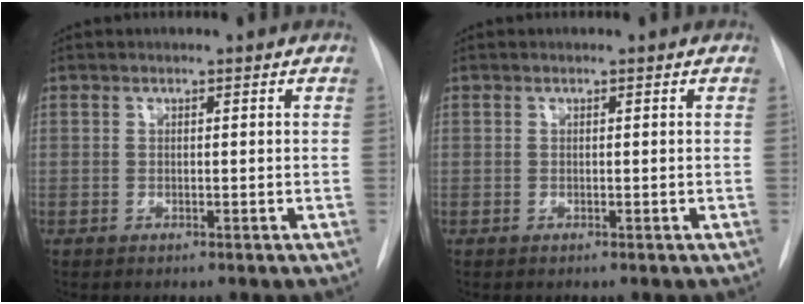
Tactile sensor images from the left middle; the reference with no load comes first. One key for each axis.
{"total": 0.0}